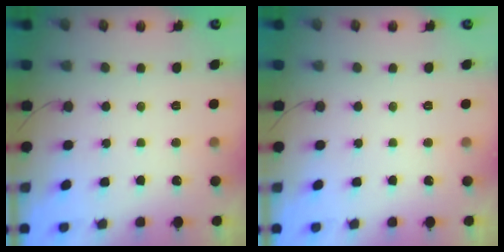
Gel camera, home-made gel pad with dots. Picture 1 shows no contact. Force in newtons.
{"total": 0.0}